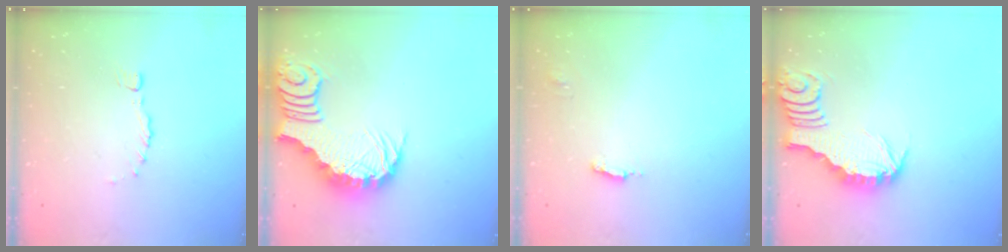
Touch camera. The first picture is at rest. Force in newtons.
{"total": 3.7, "press": 3.6, "slide": 0.7}
{"total": 2.9, "press": 2.9, "slide": 0.3}
{"total": 3.3, "press": 3.3, "slide": 0.4}